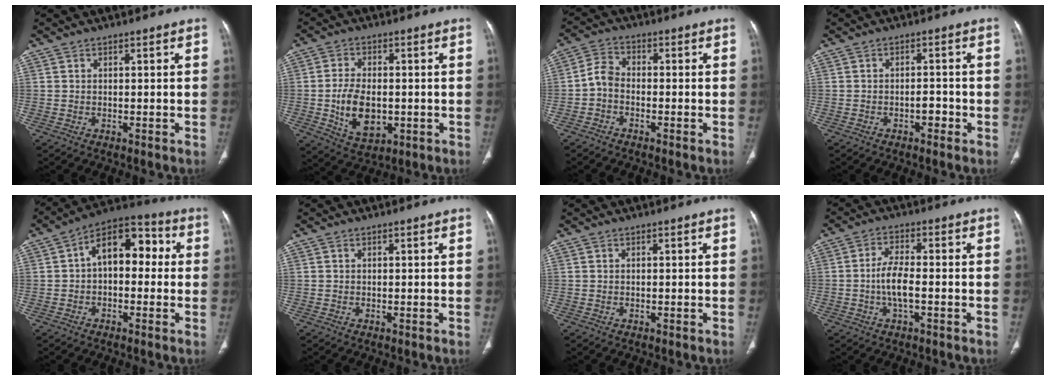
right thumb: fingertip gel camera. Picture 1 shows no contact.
{"total": 9.7, "force": [-1.3, 6.0, 7.5], "torque": [-0.120, -0.002, -0.014]}
{"total": 3.9, "force": [-1.4, 2.7, 2.6], "torque": [-0.046, 0.018, -0.039]}
{"total": 2.2, "force": [-1.1, 1.2, 1.4], "torque": [-0.009, 0.010, -0.018]}
{"total": 11.7, "force": [0.9, 7.4, 9.1], "torque": [-0.102, 0.041, -0.002]}
{"total": 0.0}
{"total": 0.0}
{"total": 5.3, "force": [-1.1, 1.8, 4.9], "torque": [-0.101, 0.011, -0.025]}